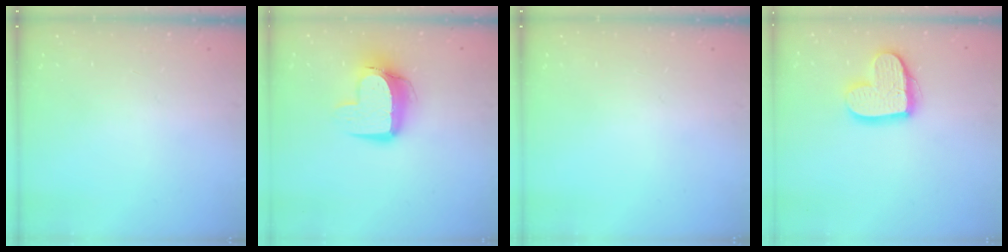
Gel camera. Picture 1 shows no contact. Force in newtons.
{"total": 12.2, "press": 12.1, "slide": 1.2}
{"total": 0.0}
{"total": 14.1, "press": 14.0, "slide": 1.0}